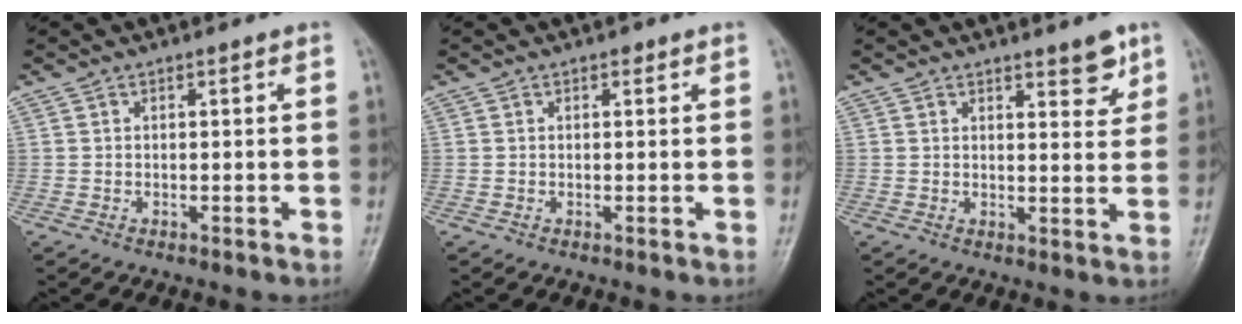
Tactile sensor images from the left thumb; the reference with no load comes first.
{"total": 0.5, "force": [0.4, 0.3, 0.1], "torque": [0.005, -0.002, 0.003]}
{"total": 4.3, "force": [3.1, 1.3, 2.7], "torque": [-0.018, -0.023, 0.040]}